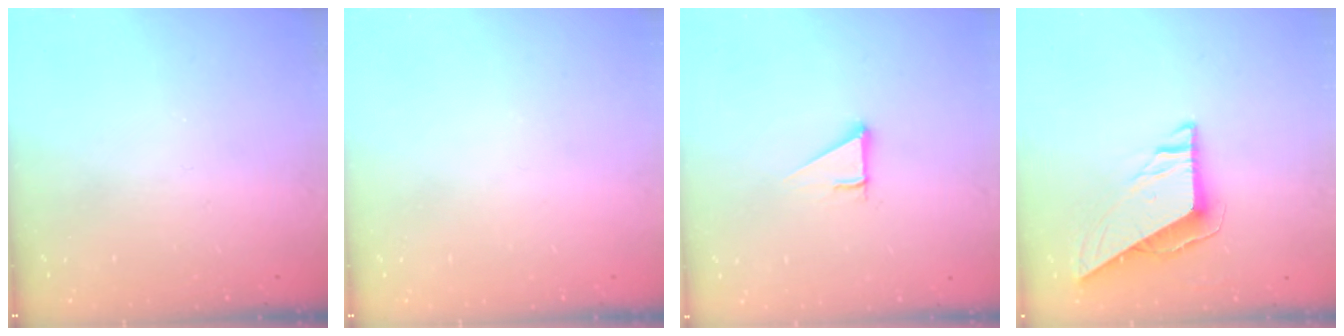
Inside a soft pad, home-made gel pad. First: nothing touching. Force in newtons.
{"total": 0.0}
{"total": 2.8, "press": 2.8, "slide": 0.0}
{"total": 7.6, "press": 7.6, "slide": 0.2}